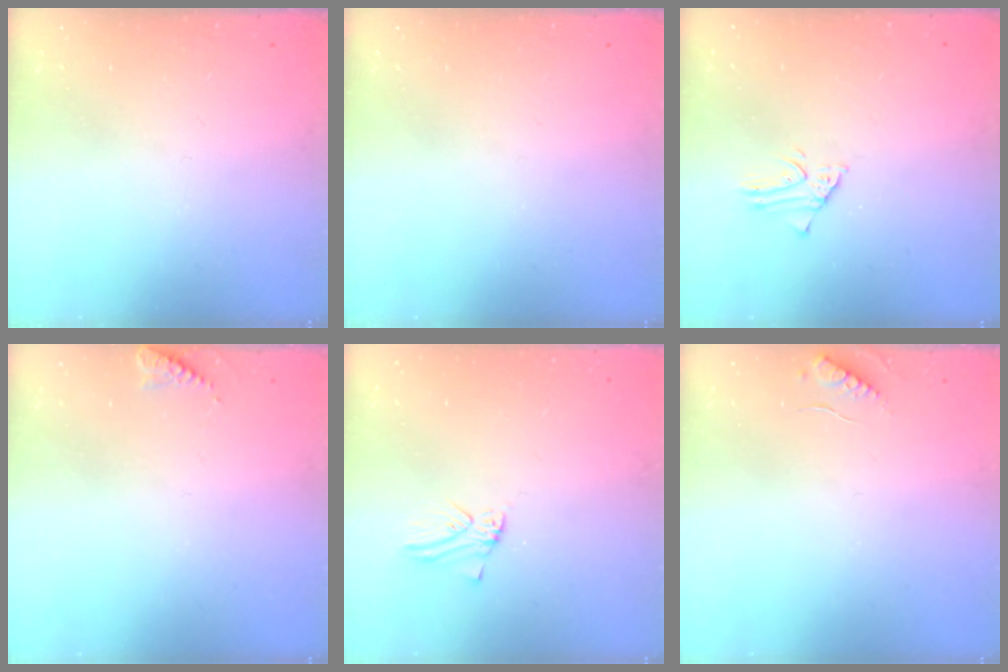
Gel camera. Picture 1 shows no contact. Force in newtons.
{"total": 0.0}
{"total": 1.5, "press": 1.5, "slide": 0.1}
{"total": 6.6, "press": 6.6, "slide": 0.7}
{"total": 0.0}
{"total": 4.5, "press": 4.4, "slide": 0.4}